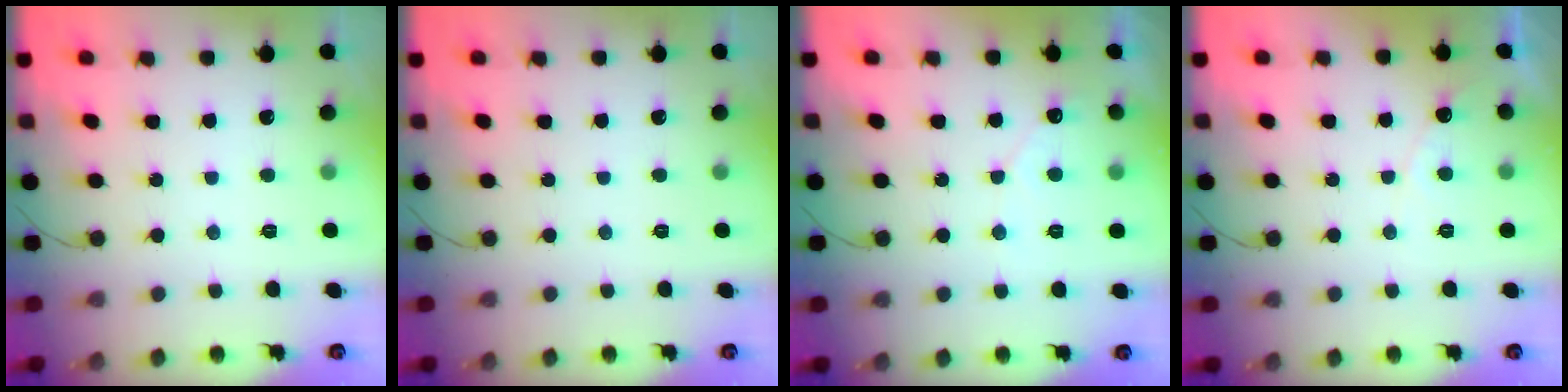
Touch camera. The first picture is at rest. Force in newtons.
{"total": 0.0}
{"total": 3.0, "press": 3.0, "slide": 0.1}
{"total": 4.7, "press": 4.7, "slide": 0.3}